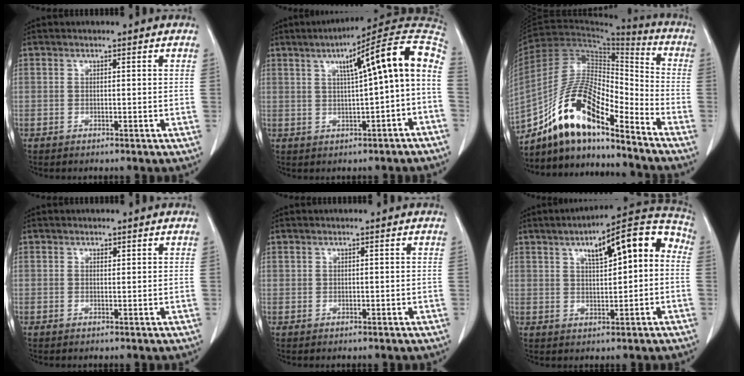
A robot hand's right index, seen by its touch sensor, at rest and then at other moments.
{"total": 13.9, "force": [1.8, 0.7, 13.8], "torque": [-0.191, 0.042, 0.021]}
{"total": 15.2, "force": [-11.5, 3.8, 9.2], "torque": [-0.170, 0.028, -0.206]}
{"total": 0.5, "force": [0.4, 0.3, 0.2], "torque": [-0.002, -0.002, 0.004]}
{"total": 0.0}
{"total": 13.1, "force": [2.9, 3.8, 12.3], "torque": [-0.162, 0.044, 0.036]}